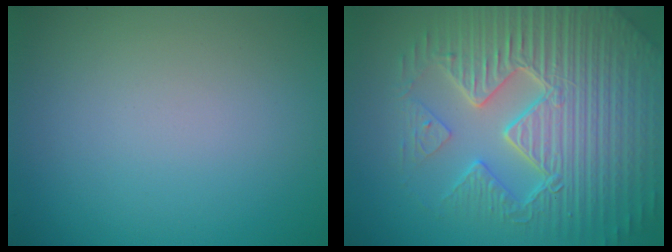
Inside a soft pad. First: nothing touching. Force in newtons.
{"total": 9.5, "press": 6.8, "slide": 6.7}